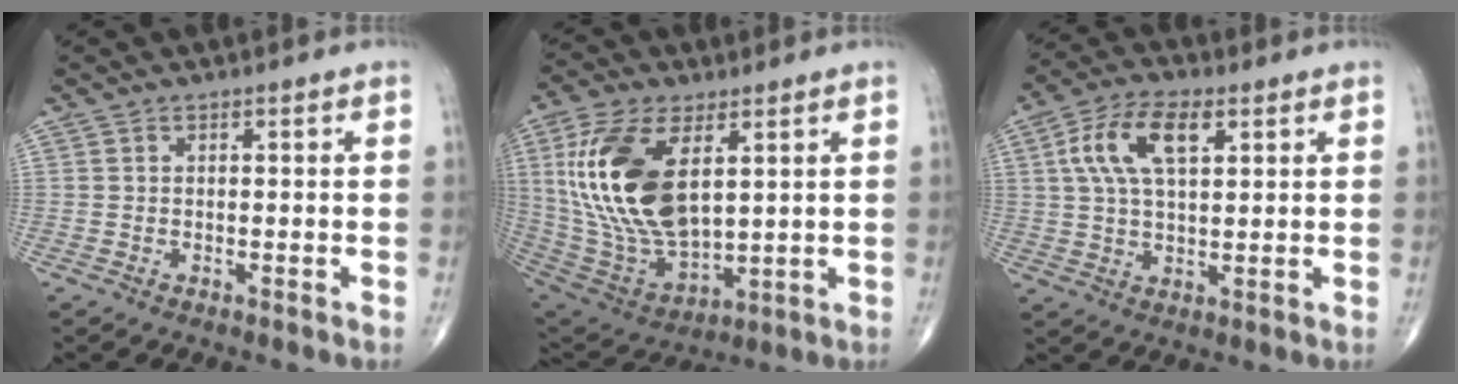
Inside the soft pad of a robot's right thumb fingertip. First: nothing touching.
{"total": 21.9, "force": [5.4, 11.2, 18.0], "torque": [-0.360, -0.027, 0.110]}
{"total": 11.1, "force": [3.8, 5.3, 9.0], "torque": [-0.174, 0.008, 0.068]}